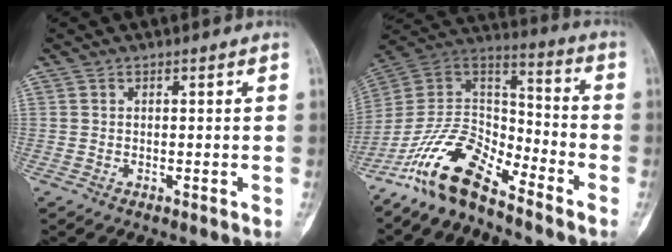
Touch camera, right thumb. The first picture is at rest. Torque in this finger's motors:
{"motor_torque": [0.62, 0.36, 1.52, -1.25, 0.41]}